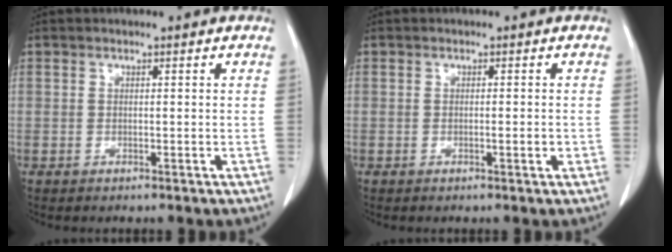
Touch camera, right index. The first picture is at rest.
{"total": 1.2, "force": [-0.2, 0.2, 1.2], "torque": [-0.019, 0.001, 0.000]}